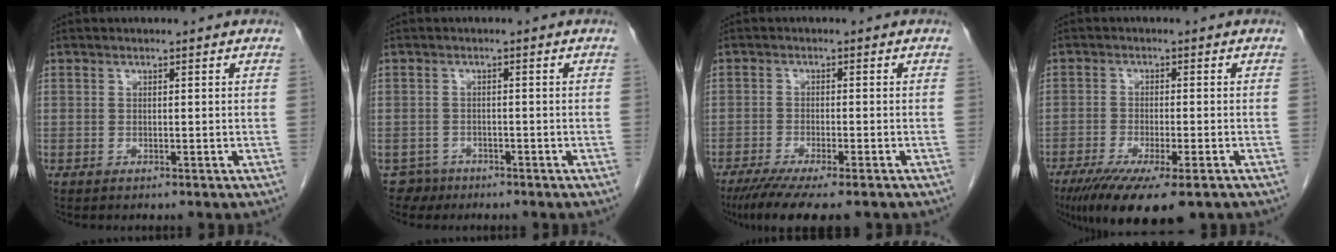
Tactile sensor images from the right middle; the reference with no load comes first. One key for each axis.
{"total": 2.2, "fx": -1.5, "fy": 1.5, "fz": -0.5, "tx": 0.009, "ty": 0.007, "tz": -0.023}
{"total": 9.7, "fx": -7.5, "fy": 1.2, "fz": 6.1, "tx": -0.091, "ty": -0.021, "tz": -0.116}
{"total": 12.9, "fx": -8.9, "fy": 2.6, "fz": 9.0, "tx": -0.144, "ty": -0.031, "tz": -0.137}